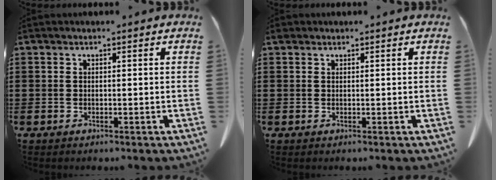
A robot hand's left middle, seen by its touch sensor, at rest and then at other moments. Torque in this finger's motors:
{"motor_torque": [-0.05, 0.07, 0.02, 0.00]}